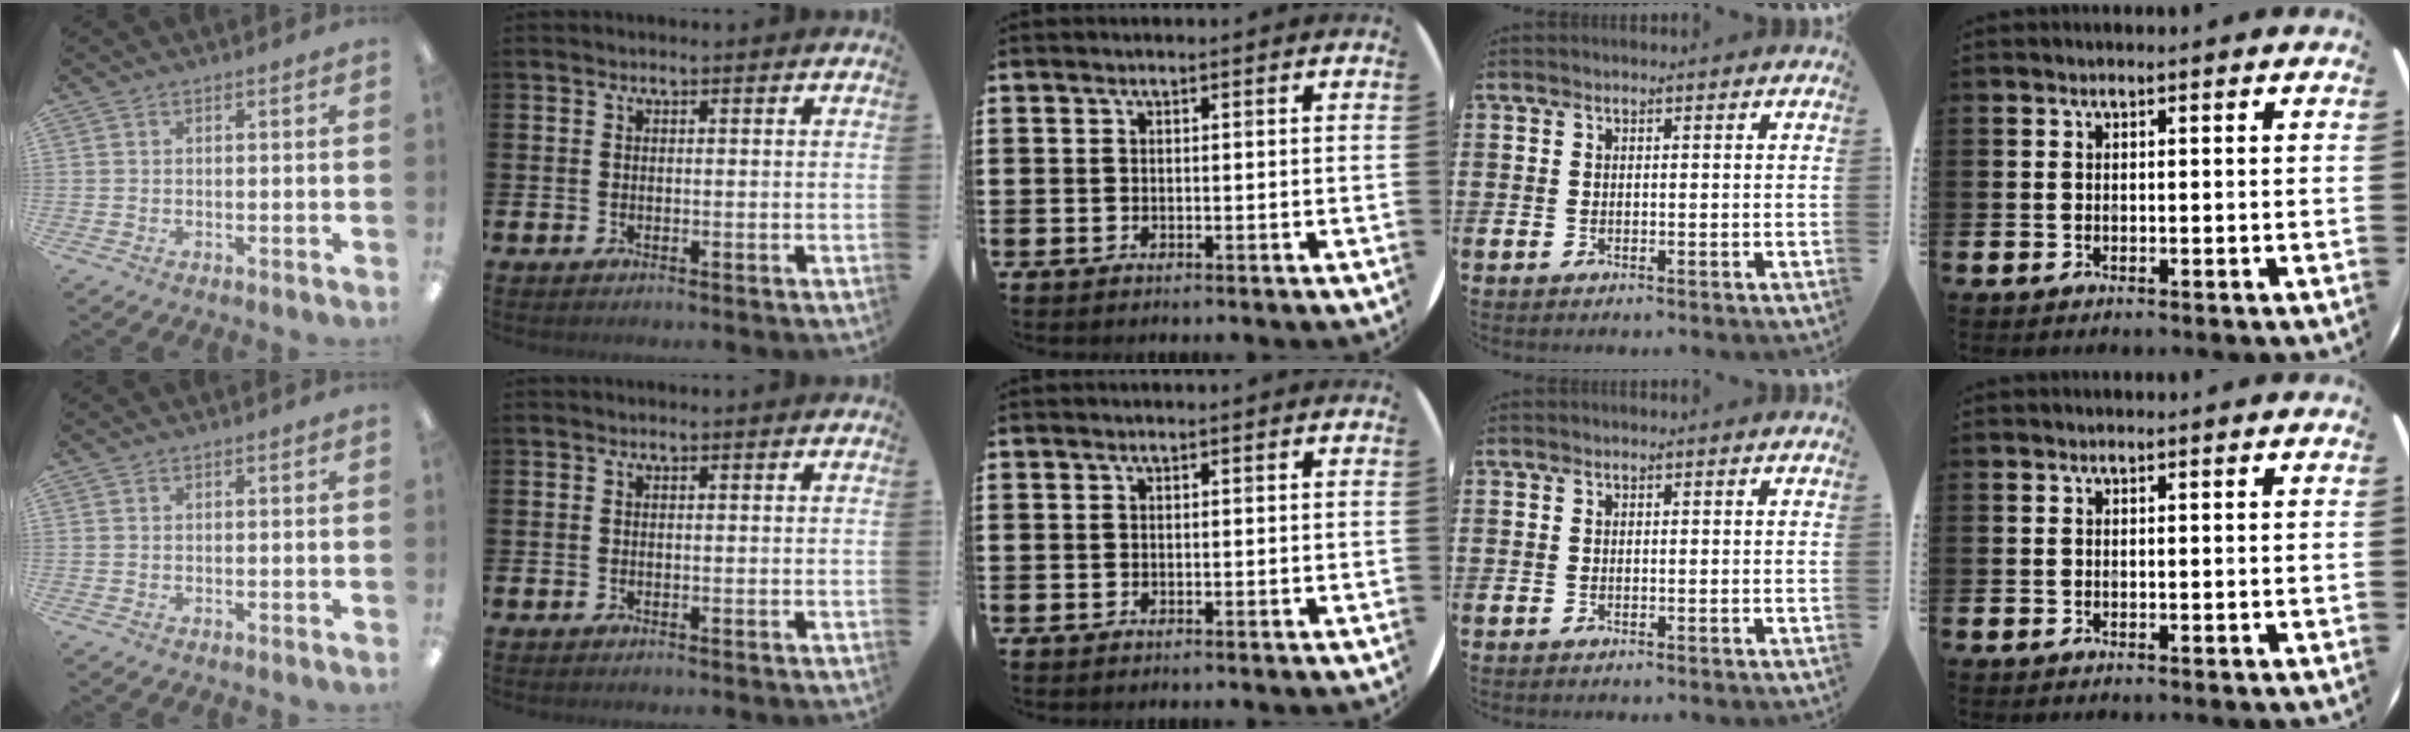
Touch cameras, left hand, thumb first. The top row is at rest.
{}